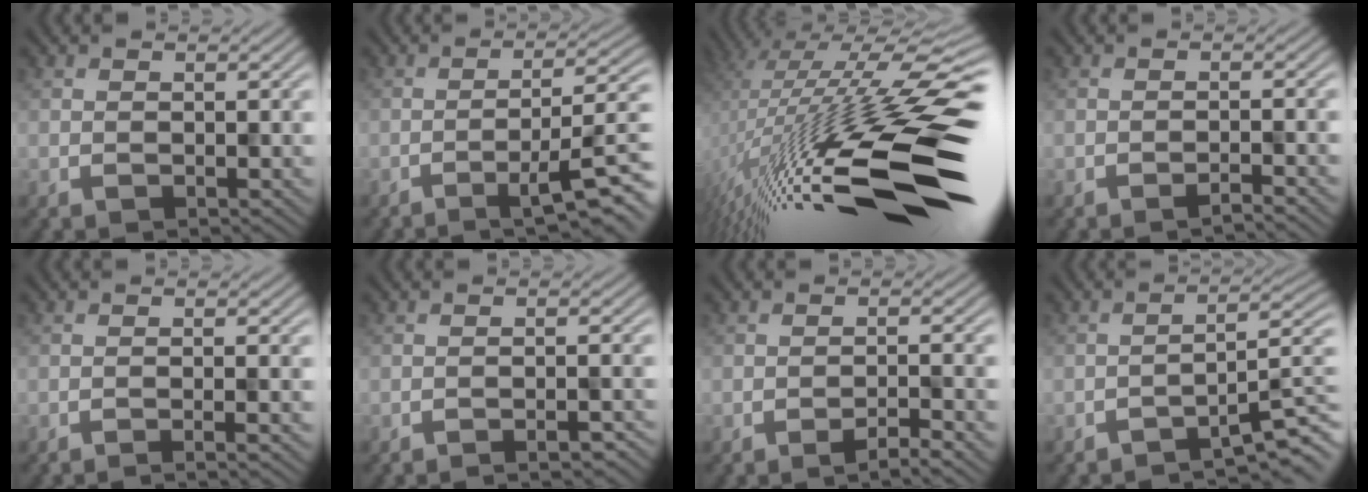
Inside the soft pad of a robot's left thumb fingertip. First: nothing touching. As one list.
[{"total": 8.7, "force": [-4.4, 1.5, 7.4], "torque": [-0.115, 0.008, -0.059]}, {"total": 18.9, "force": [-3.3, 4.7, 18.0], "torque": [-0.309, 0.012, -0.062]}, {"total": 2.4, "force": [-1.9, -0.1, 1.5], "torque": [-0.016, 0.012, -0.039]}, {"total": 3.0, "force": [-1.8, 0.3, 2.3], "torque": [-0.026, 0.010, -0.039]}, {"total": 3.0, "force": [-2.5, 0.2, 1.7], "torque": [-0.015, 0.016, -0.045]}, {"total": 3.3, "force": [-2.5, 0.1, 2.1], "torque": [-0.031, 0.011, -0.045]}, {"total": 7.4, "force": [-5.5, 0.9, 4.9], "torque": [-0.070, 0.013, -0.076]}]